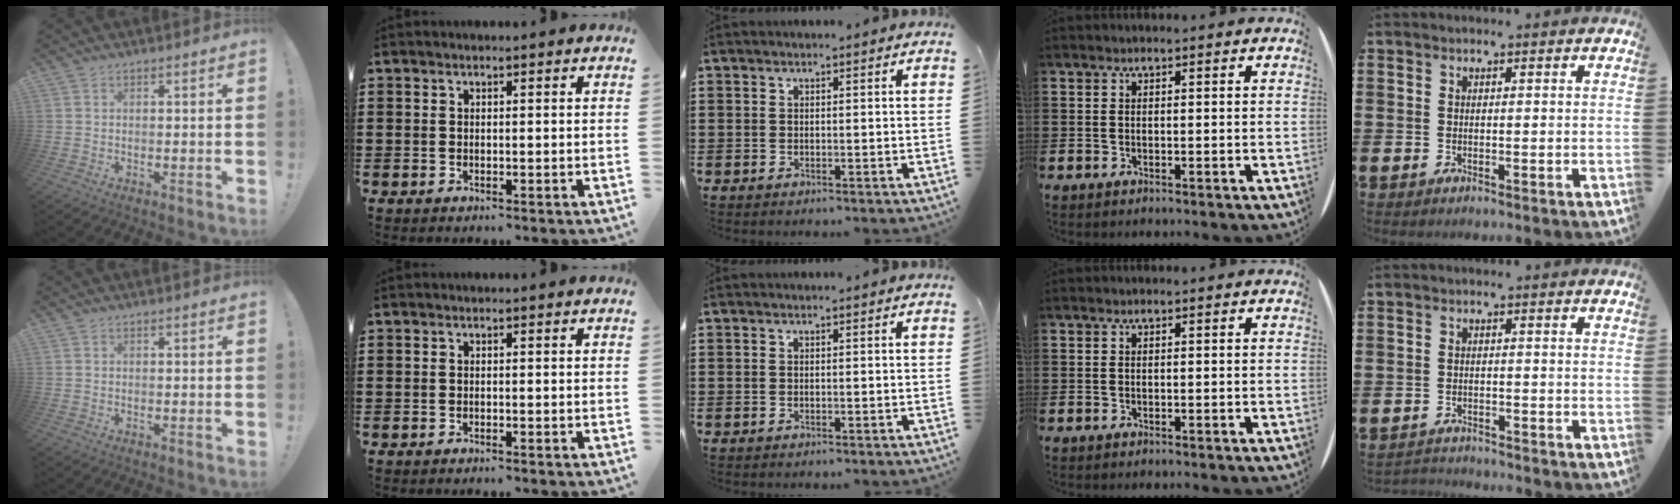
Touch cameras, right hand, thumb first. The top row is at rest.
{"little": {"total": 2.0, "force": [-2.0, 0.1, -0.3], "torque": [-0.002, 0.002, -0.044]}}